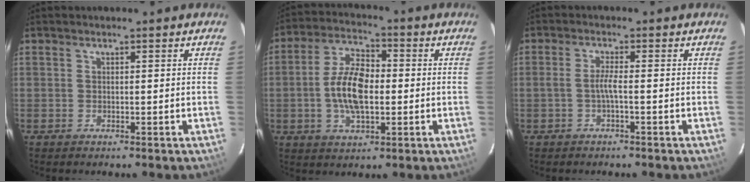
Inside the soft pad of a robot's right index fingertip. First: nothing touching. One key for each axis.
{"total": 11.1, "fx": -1.0, "fy": 5.5, "fz": 9.6, "tx": -0.191, "ty": 0.010, "tz": -0.020}
{"total": 2.2, "fx": -0.8, "fy": -0.3, "fz": 2.1, "tx": -0.043, "ty": 0.001, "tz": -0.016}